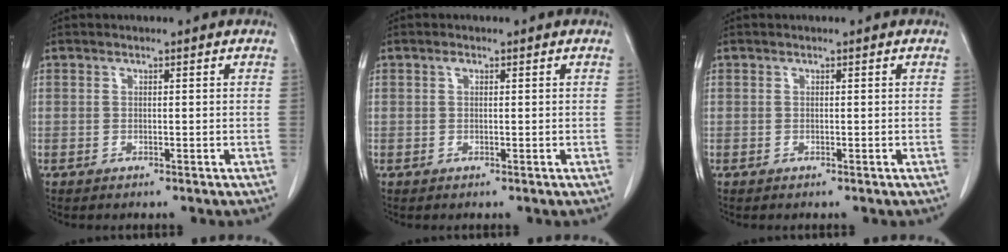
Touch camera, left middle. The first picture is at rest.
{"total": 0.6, "force": [0.3, 0.4, 0.4], "torque": [-0.007, 0.003, 0.002]}
{"total": 0.0}